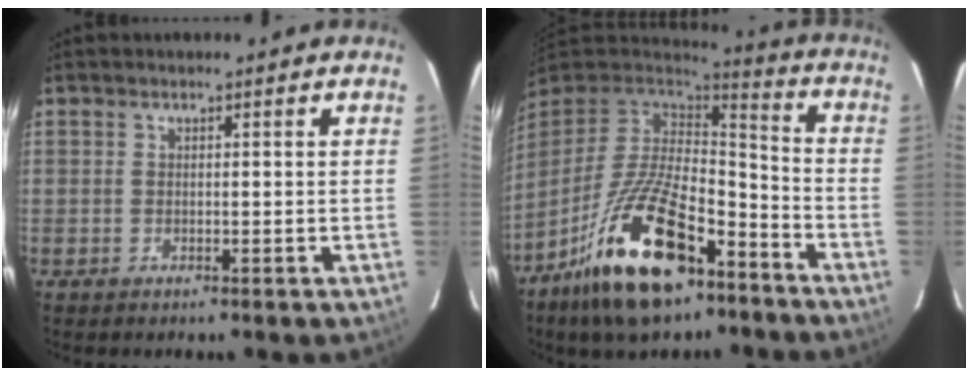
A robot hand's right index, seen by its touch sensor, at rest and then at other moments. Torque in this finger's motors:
{"motor_torque": [1.22, -0.48, 1.06, 0.21]}